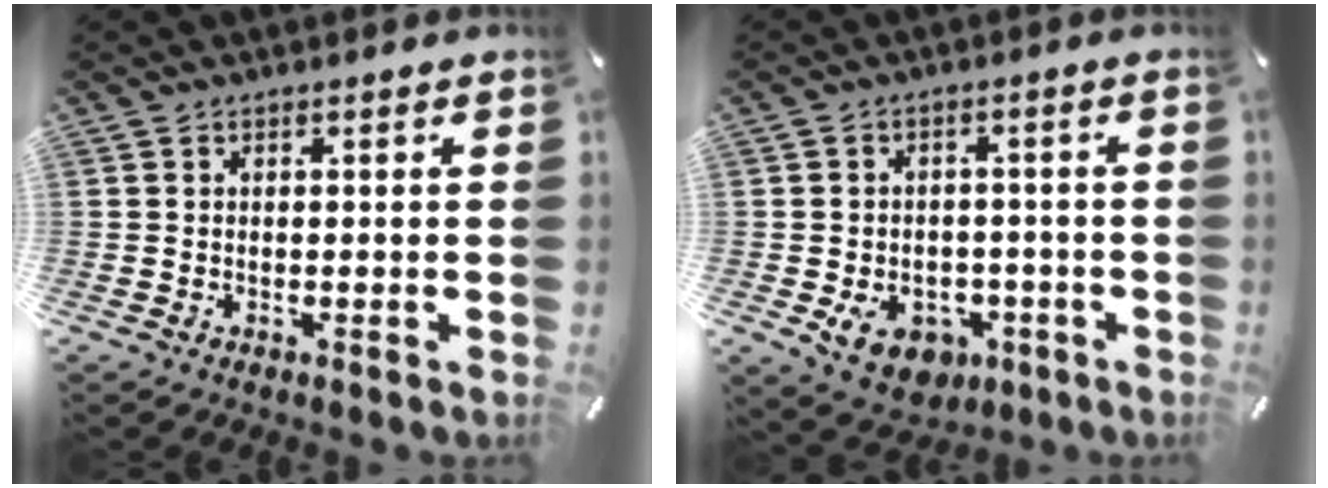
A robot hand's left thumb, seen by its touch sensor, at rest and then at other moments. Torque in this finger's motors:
{"motor_torque": [0.40, 0.52, 0.62, 0.32, 0.18]}